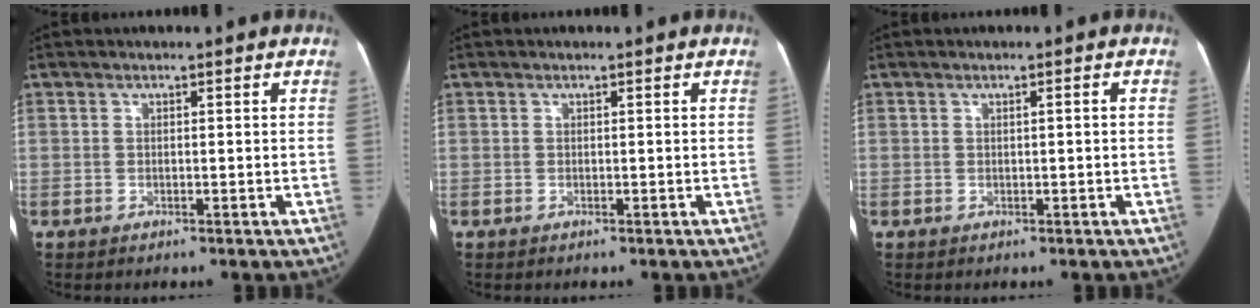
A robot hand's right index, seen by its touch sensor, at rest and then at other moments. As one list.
[{"total": 0.0}, {"total": 0.8, "force": [0.0, 0.1, 0.8], "torque": [-0.011, 0.004, 0.003]}]